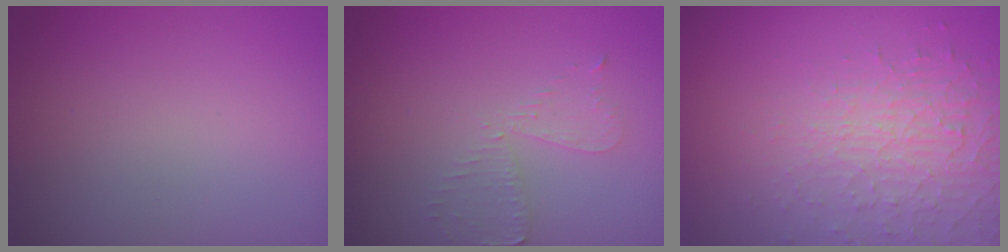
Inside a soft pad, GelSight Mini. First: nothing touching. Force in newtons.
{"total": 2.2, "press": 2.2, "slide": 0.5}
{"total": 4.8, "press": 3.2, "slide": 3.6}